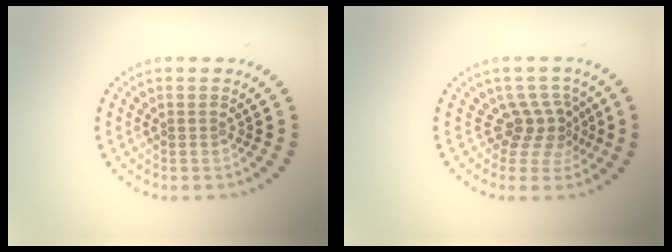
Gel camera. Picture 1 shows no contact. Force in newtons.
{"total": 2.8, "press": 2.0, "slide": 2.0}